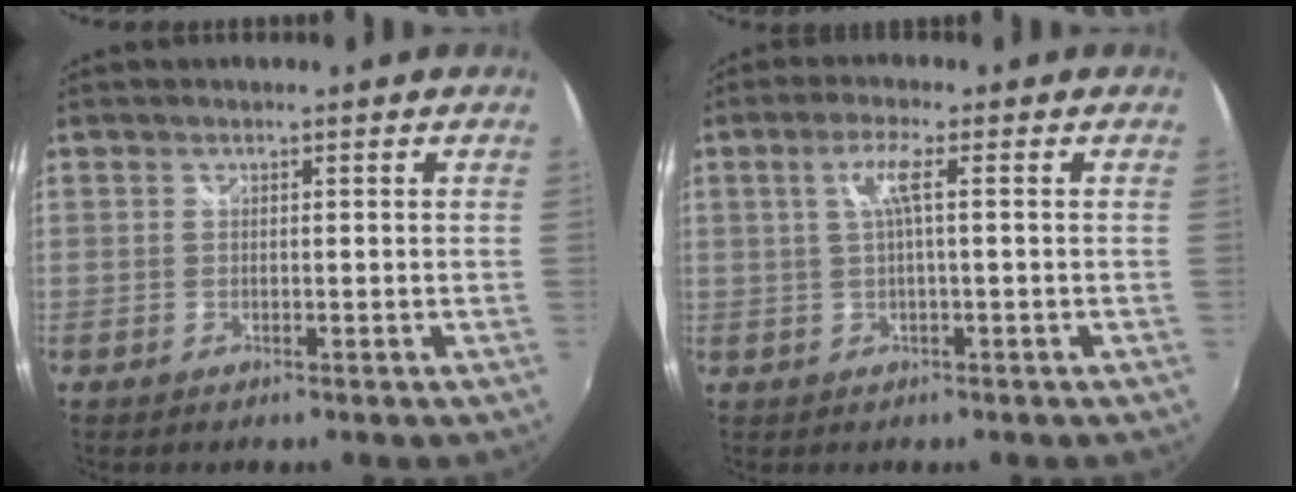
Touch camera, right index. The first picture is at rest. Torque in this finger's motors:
{"motor_torque": [0.53, 0.02, 0.29, 0.08]}